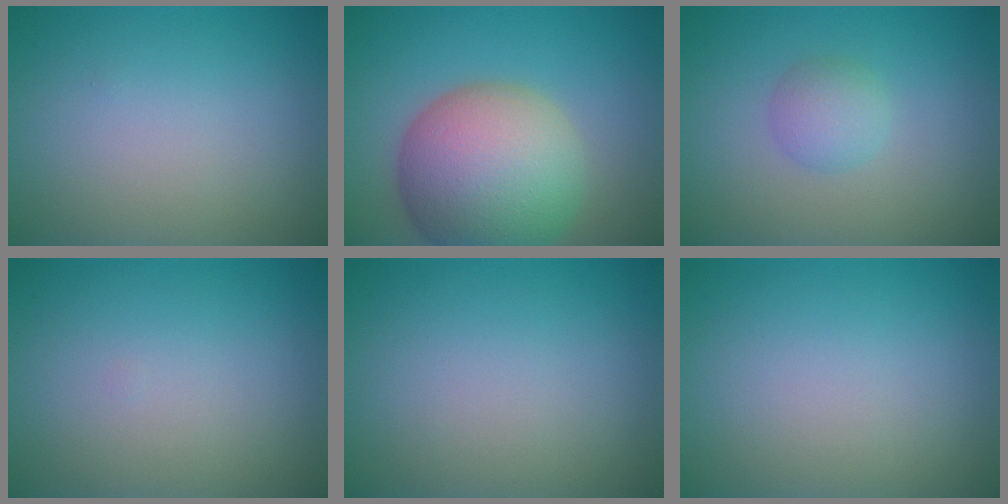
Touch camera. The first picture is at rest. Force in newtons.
{"total": 12.0, "press": 11.9, "slide": 0.7}
{"total": 2.2, "press": 2.2, "slide": 0.1}
{"total": 0.0}
{"total": 0.0}
{"total": 0.0}